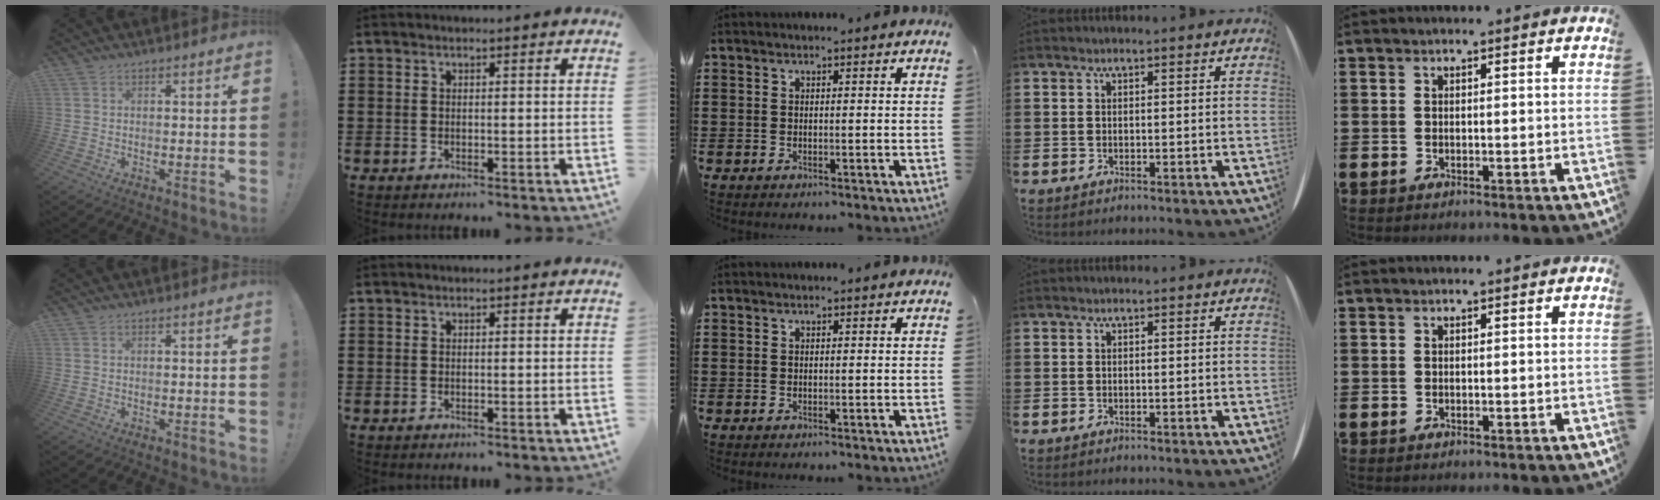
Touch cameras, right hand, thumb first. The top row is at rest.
{}